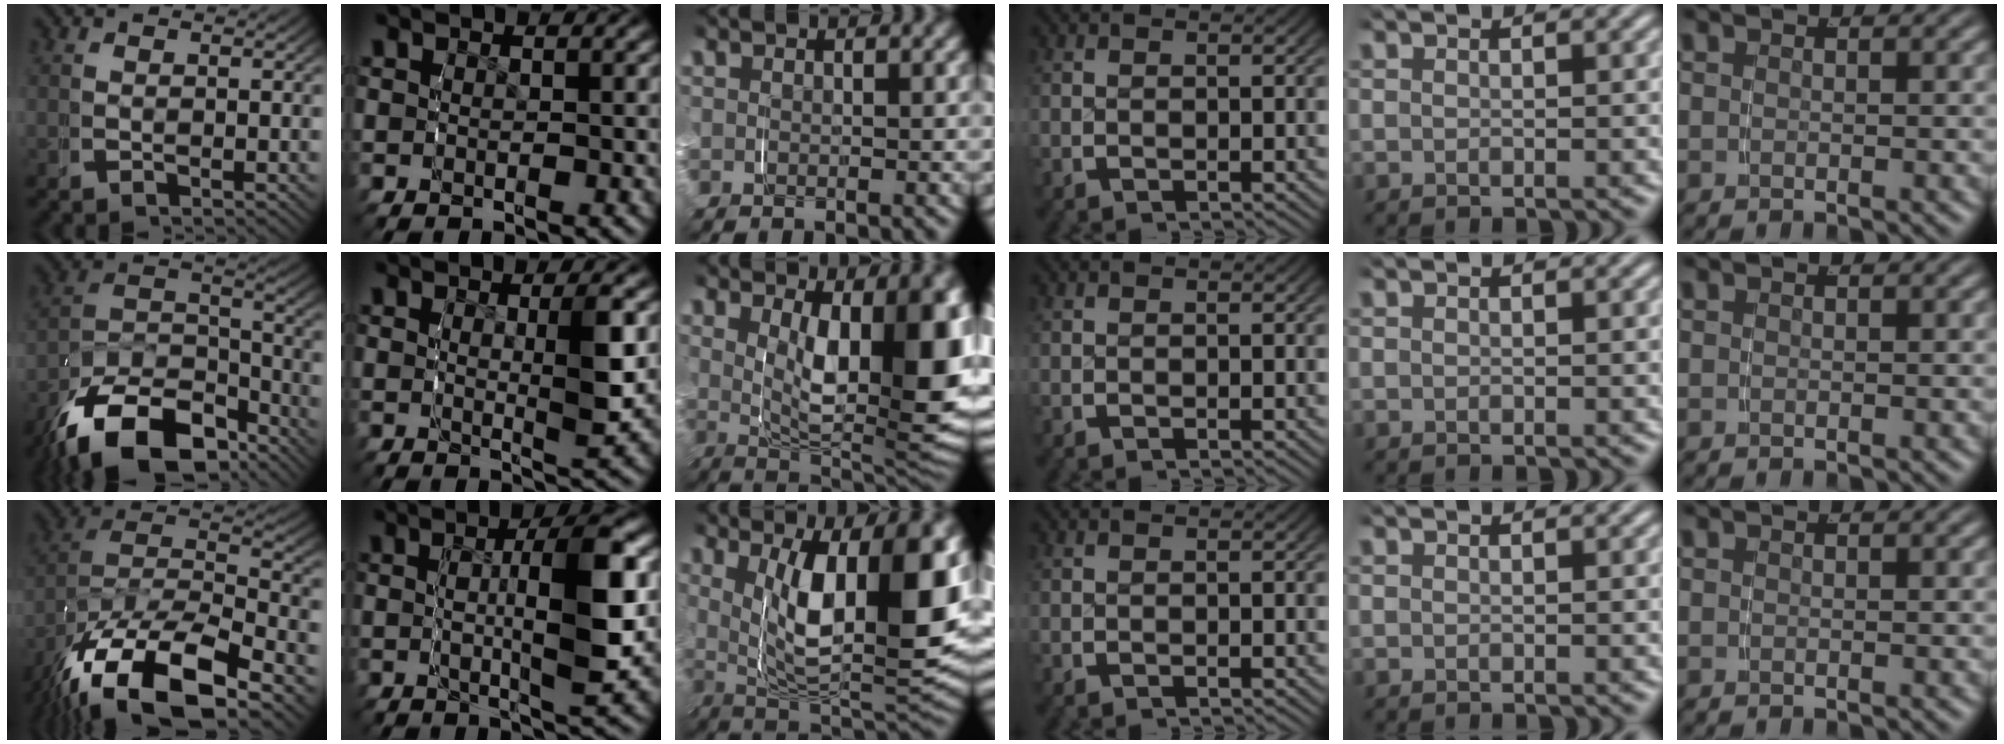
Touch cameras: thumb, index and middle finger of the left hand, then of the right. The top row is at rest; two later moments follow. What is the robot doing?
{"motion": "grasp_and_lifting", "object": "phone"}